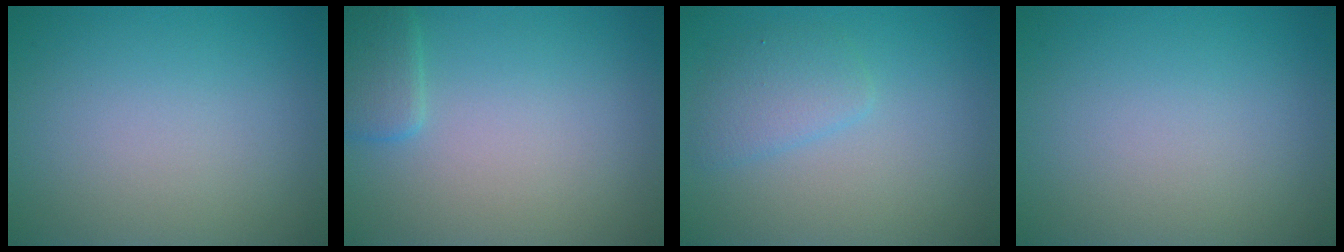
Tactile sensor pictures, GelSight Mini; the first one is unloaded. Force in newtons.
{"total": 2.0, "press": 2.0, "slide": 0.1}
{"total": 2.2, "press": 2.2, "slide": 0.1}
{"total": 0.0}